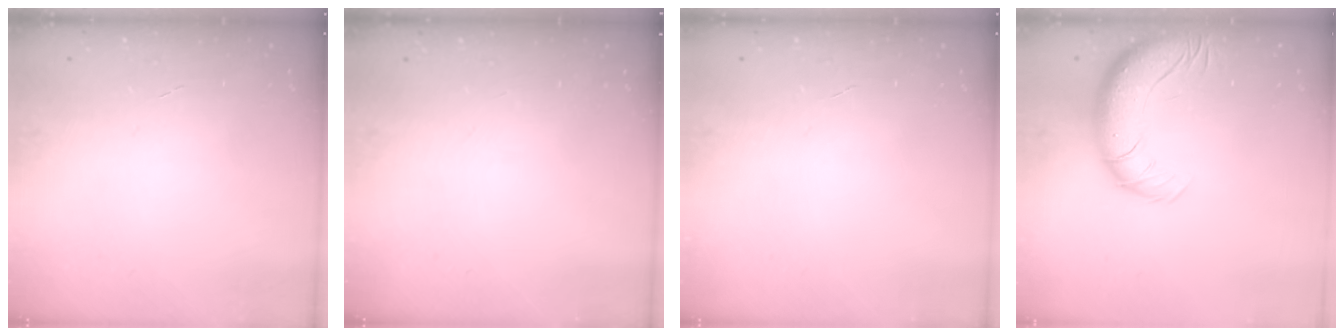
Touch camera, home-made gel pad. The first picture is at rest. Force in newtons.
{"total": 0.0}
{"total": 0.0}
{"total": 13.9, "press": 13.5, "slide": 3.2}